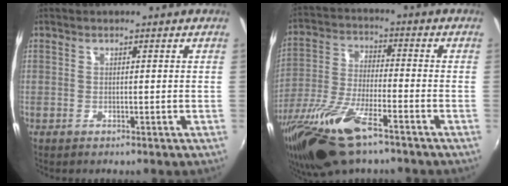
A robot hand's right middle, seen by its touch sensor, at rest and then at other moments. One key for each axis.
{"total": 18.2, "fx": -11.7, "fy": 5.3, "fz": 12.8, "tx": -0.270, "ty": -0.044, "tz": -0.224}